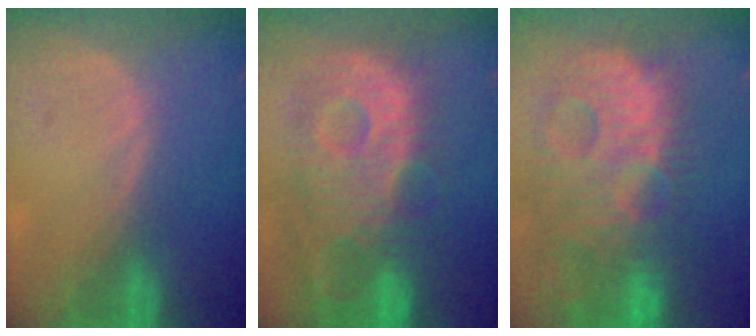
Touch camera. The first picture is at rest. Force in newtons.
{"total": 13.0, "press": 11.3, "slide": 6.4}
{"total": 14.3, "press": 12.3, "slide": 7.2}